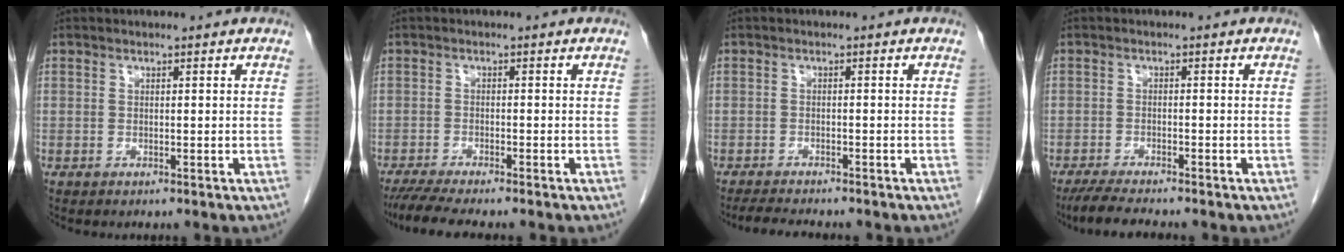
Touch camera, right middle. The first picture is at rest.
{"total": 6.7, "force": [-5.7, 0.2, 3.5], "torque": [-0.054, -0.018, -0.094]}
{"total": 5.3, "force": [-4.8, 0.7, 2.2], "torque": [-0.035, -0.013, -0.073]}
{"total": 5.5, "force": [-4.8, 0.3, 2.8], "torque": [-0.050, -0.018, -0.082]}